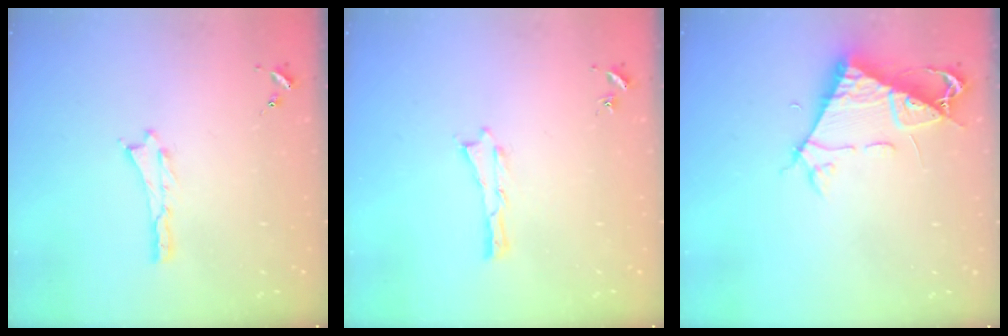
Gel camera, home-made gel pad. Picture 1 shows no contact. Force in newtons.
{"total": 0.0}
{"total": 7.6, "press": 7.6, "slide": 1.0}